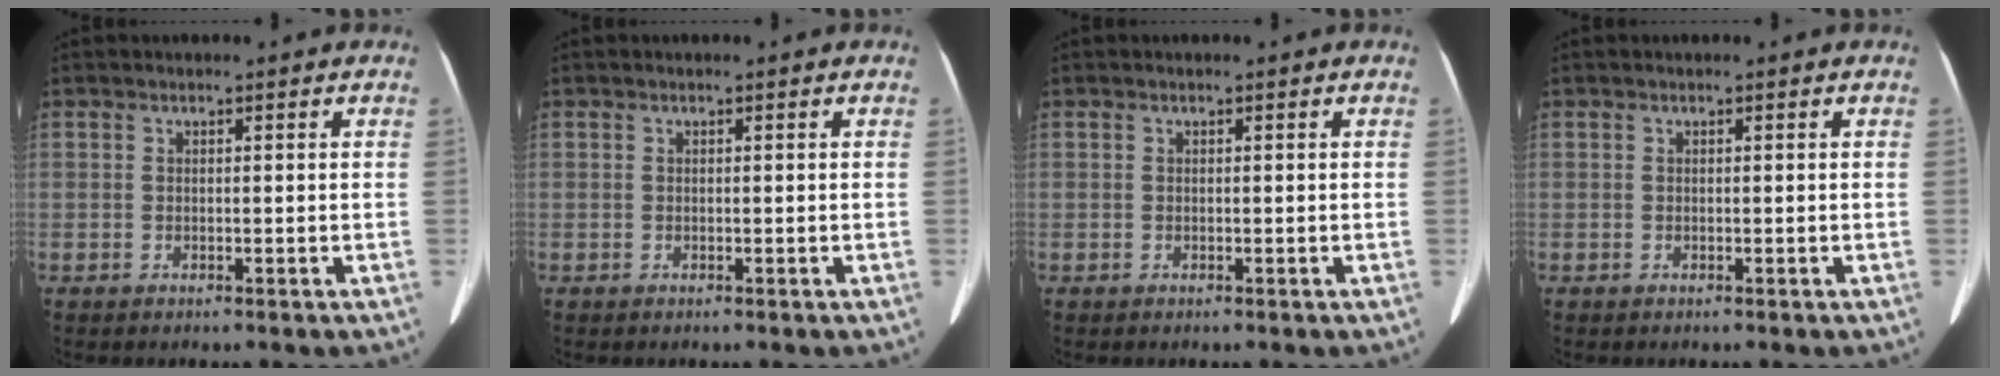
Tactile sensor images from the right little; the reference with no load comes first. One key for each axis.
{"total": 0.0}
{"total": 0.0}
{"total": 0.0}